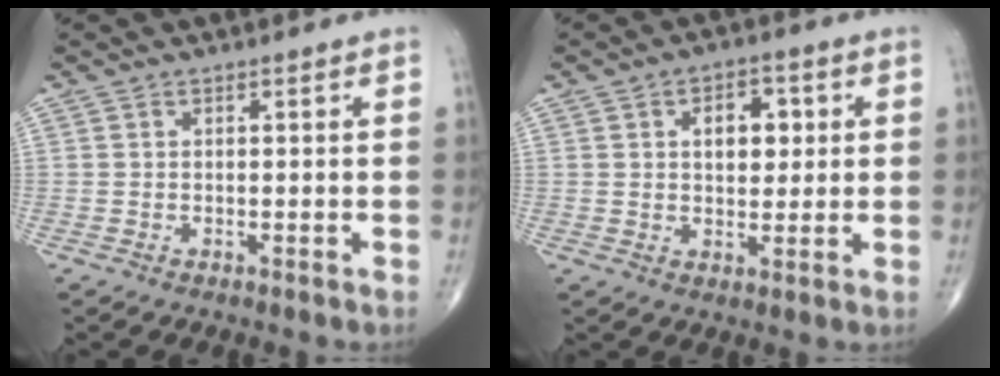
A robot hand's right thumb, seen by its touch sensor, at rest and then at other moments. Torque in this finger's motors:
{"motor_torque": [0.25, 1.93, 0.97, 0.29, 0.05]}